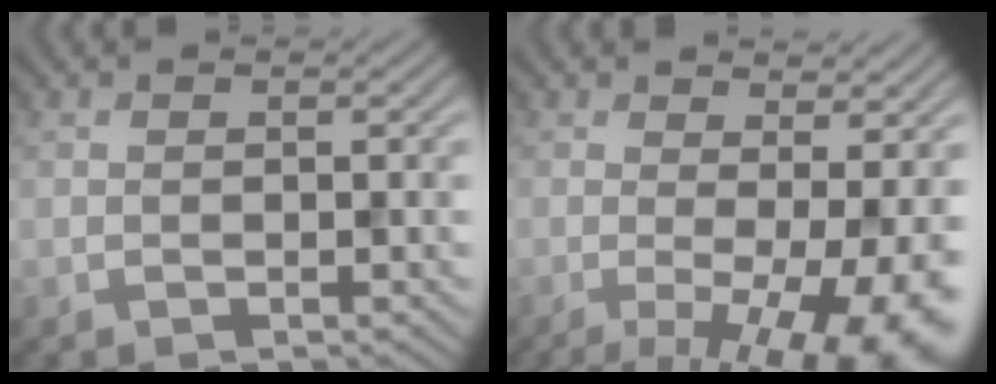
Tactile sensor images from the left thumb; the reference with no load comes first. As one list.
[{"total": 12.1, "force": [-2.7, 3.8, 11.1], "torque": [-0.154, -0.012, -0.028]}]